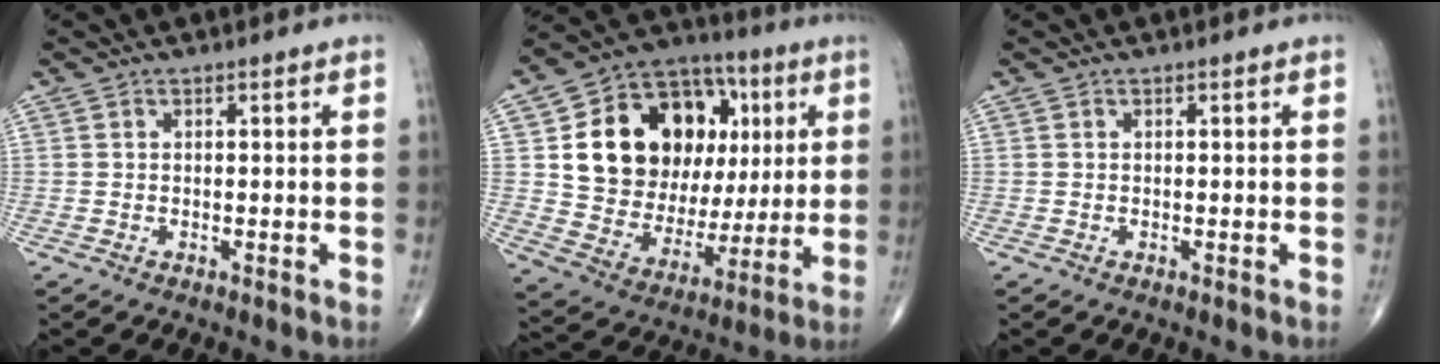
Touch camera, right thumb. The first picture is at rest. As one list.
[{"total": 25.8, "force": [5.6, 17.5, 18.0], "torque": [-0.249, 0.010, 0.102]}, {"total": 0.0}]